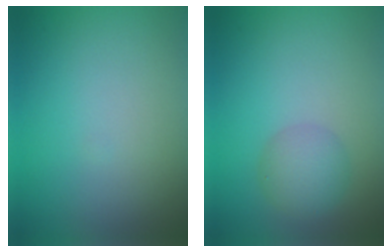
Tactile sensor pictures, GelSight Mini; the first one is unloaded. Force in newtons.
{"total": 2.8, "press": 2.8, "slide": 0.1}